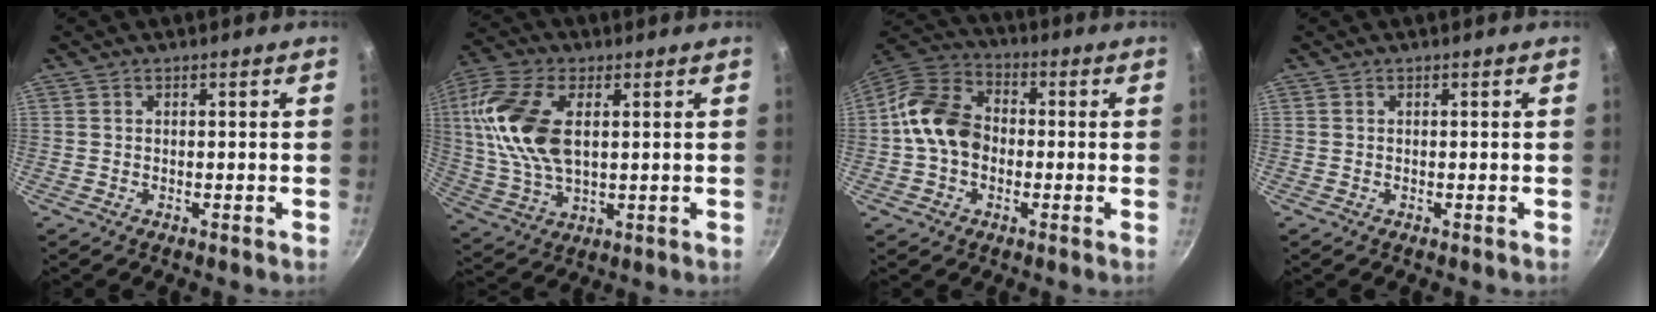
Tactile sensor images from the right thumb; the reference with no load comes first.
{"total": 16.5, "force": [3.2, 9.1, 13.4], "torque": [-0.264, -0.001, 0.059]}
{"total": 11.9, "force": [-1.1, 9.1, 7.6], "torque": [-0.110, 0.032, -0.041]}
{"total": 0.0}